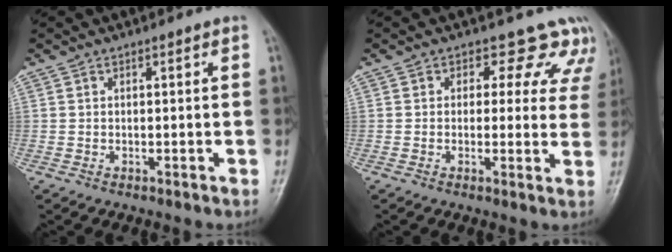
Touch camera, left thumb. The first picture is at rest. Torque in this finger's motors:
{"motor_torque": [0.05, 0.17, -0.22, -0.07, 0.00]}